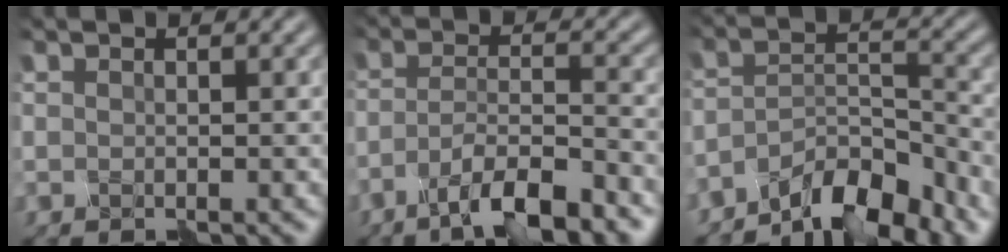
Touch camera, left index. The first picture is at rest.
{"total": 6.9, "force": [-4.6, 1.4, 4.9], "torque": [-0.081, 0.004, -0.085]}
{"total": 7.0, "force": [-5.5, 2.1, 3.8], "torque": [-0.056, 0.007, -0.099]}